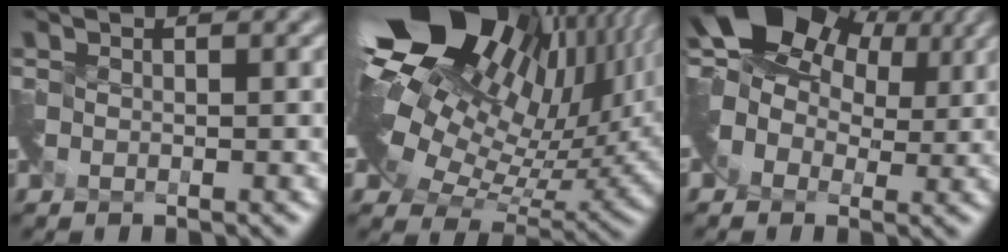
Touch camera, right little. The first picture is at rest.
{"total": 19.4, "force": [8.4, 10.2, 14.2], "torque": [-0.238, 0.037, 0.150]}
{"total": 10.4, "force": [3.9, 7.4, 6.3], "torque": [-0.108, 0.015, 0.063]}